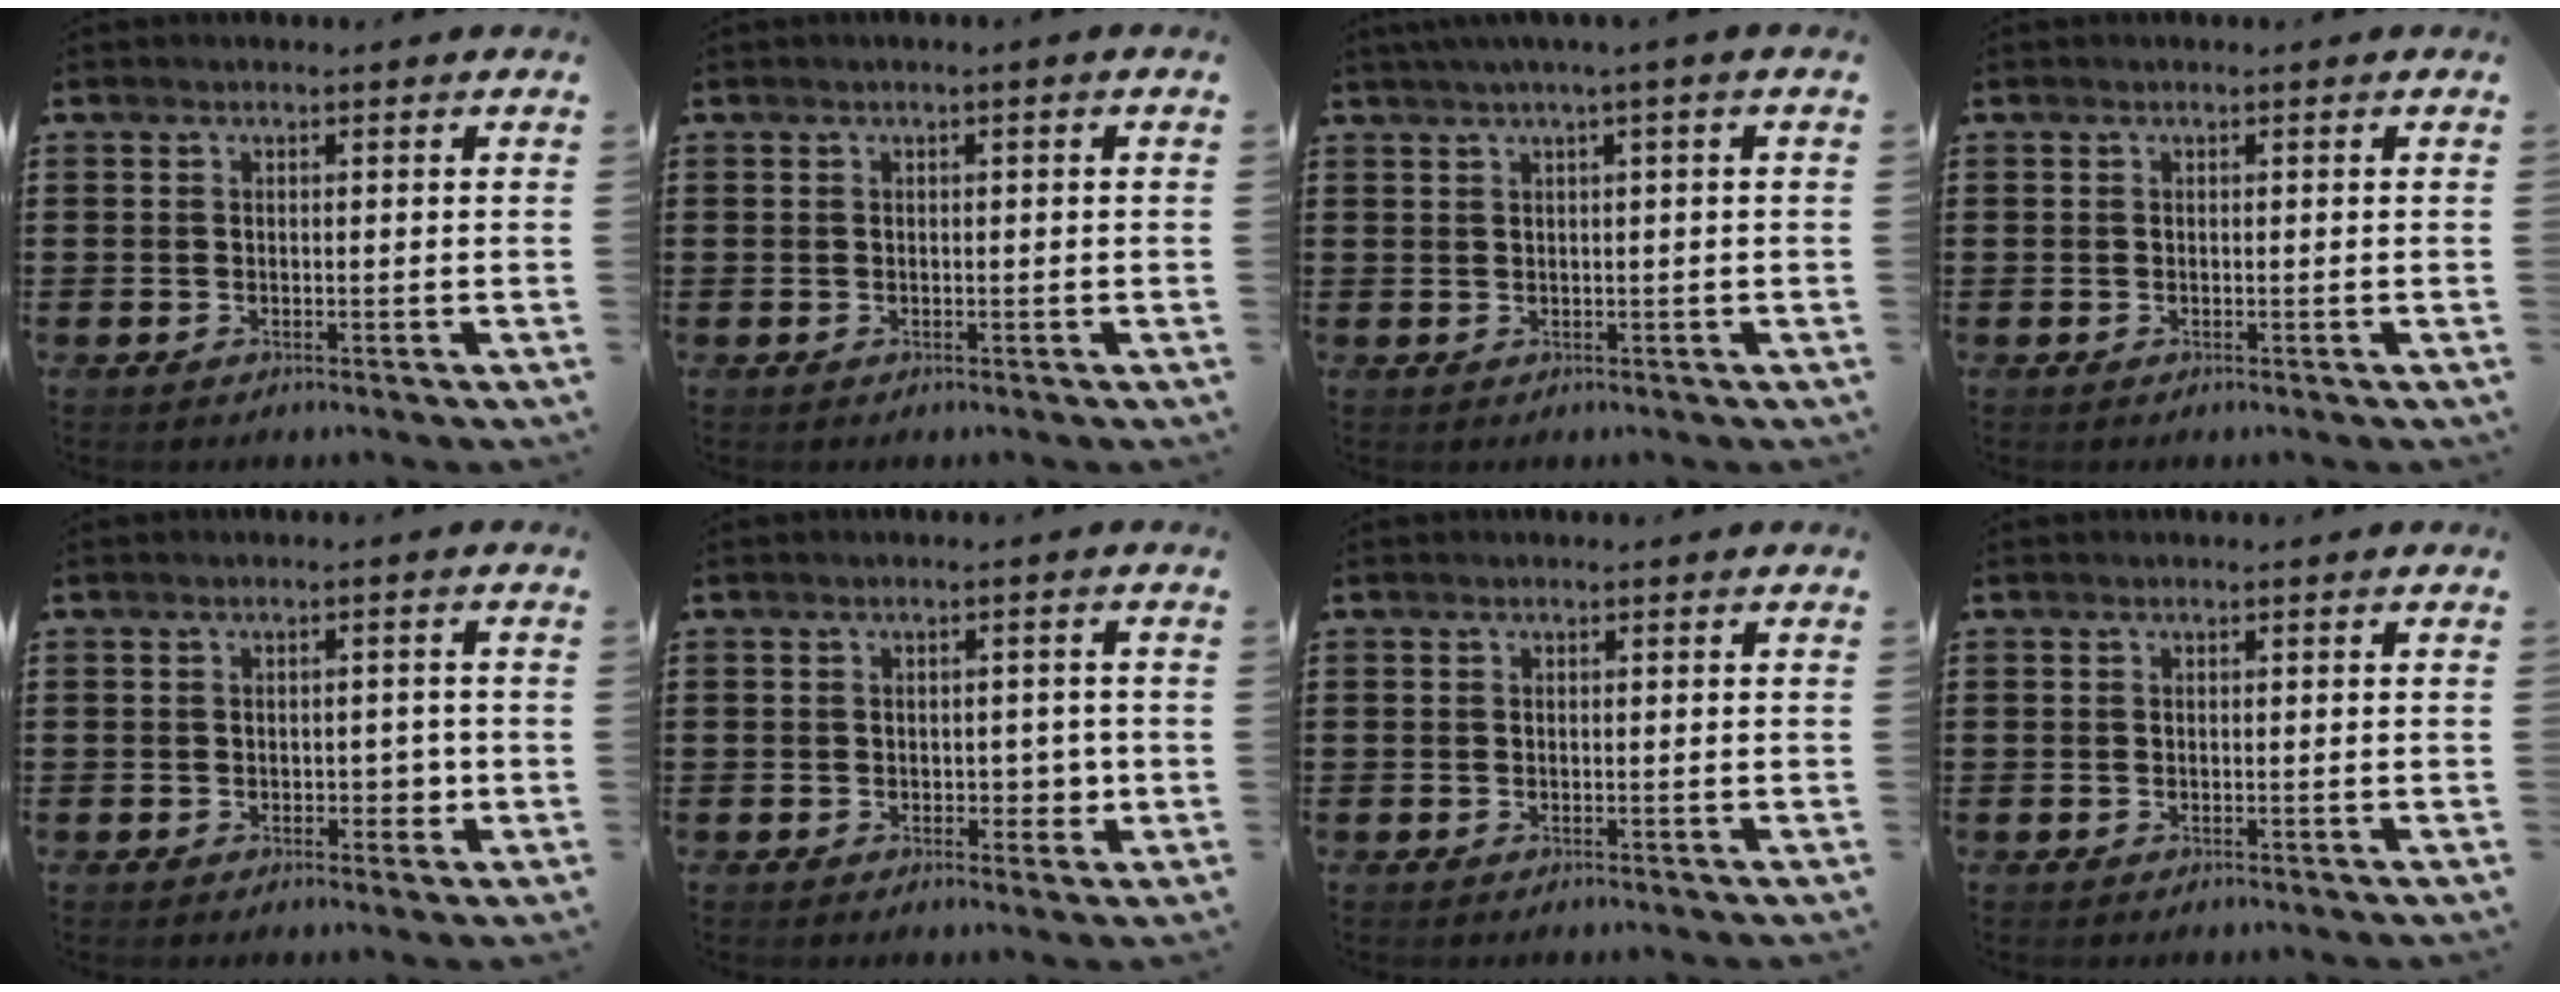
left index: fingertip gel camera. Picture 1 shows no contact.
{"total": 0.6, "force": [0.0, 0.0, 0.6], "torque": [-0.009, -0.006, 0.001]}
{"total": 1.8, "force": [0.6, -0.5, 1.6], "torque": [-0.028, -0.005, 0.010]}
{"total": 0.0}
{"total": 2.6, "force": [-0.5, 1.5, 2.0], "torque": [-0.031, 0.000, -0.013]}
{"total": 3.1, "force": [-0.2, 2.1, 2.3], "torque": [-0.031, -0.002, -0.010]}
{"total": 0.0}
{"total": 0.0}